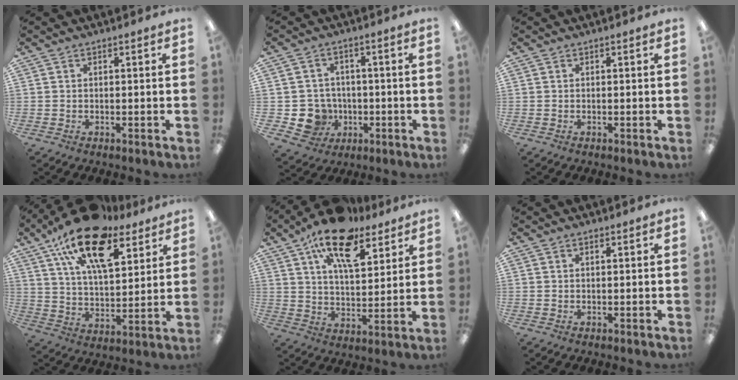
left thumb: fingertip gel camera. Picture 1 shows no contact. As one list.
[{"total": 7.8, "force": [-1.7, 7.4, 1.9], "torque": [-0.059, 0.013, -0.021]}, {"total": 0.0}, {"total": 21.1, "force": [13.2, 9.4, 13.6], "torque": [-0.227, -0.065, 0.229]}, {"total": 17.6, "force": [11.8, 7.5, 10.7], "torque": [-0.177, -0.053, 0.201]}, {"total": 0.6, "force": [0.5, 0.2, 0.3], "torque": [-0.007, 0.001, 0.009]}]